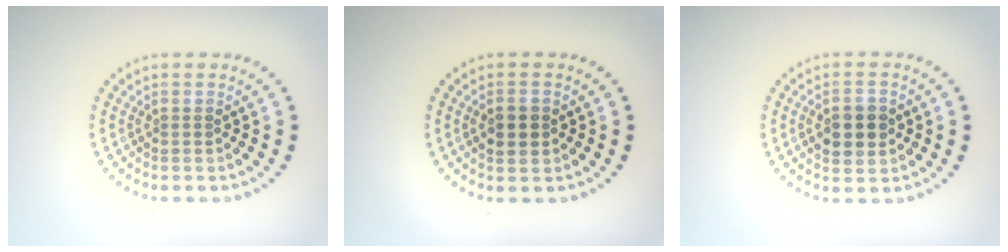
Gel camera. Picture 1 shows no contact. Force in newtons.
{"total": 2.4, "press": 2.4, "slide": 0.1}
{"total": 3.9, "press": 3.9, "slide": 0.2}